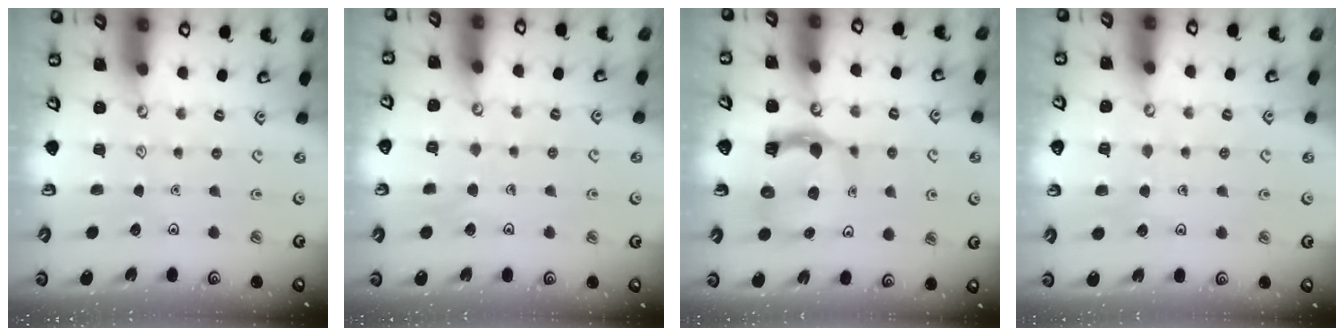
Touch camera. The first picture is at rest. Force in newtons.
{"total": 5.7, "press": 5.7, "slide": 0.5}
{"total": 8.7, "press": 8.6, "slide": 1.2}
{"total": 4.0, "press": 4.0, "slide": 0.3}